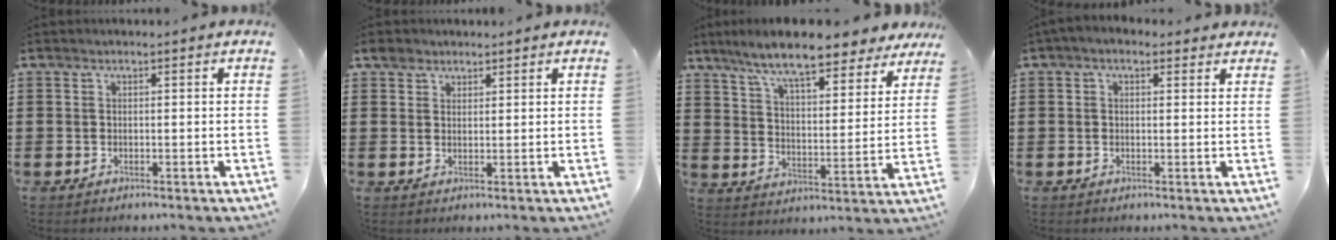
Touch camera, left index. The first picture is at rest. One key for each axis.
{"total": 2.6, "fx": 2.0, "fy": 1.6, "fz": 0.3, "tx": -0.007, "ty": 0.005, "tz": 0.038}
{"total": 9.7, "fx": 8.5, "fy": 0.9, "fz": 4.7, "tx": -0.123, "ty": -0.040, "tz": 0.147}
{"total": 1.9, "fx": 1.0, "fy": 1.2, "fz": 1.0, "tx": -0.023, "ty": 0.009, "tz": 0.017}